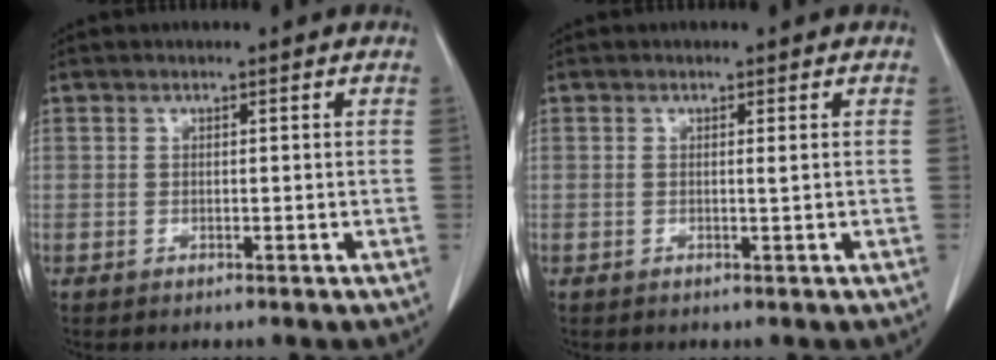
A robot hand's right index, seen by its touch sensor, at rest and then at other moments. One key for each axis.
{"total": 0.6, "fx": 0.2, "fy": -0.2, "fz": 0.6, "tx": -0.013, "ty": -0.002, "tz": 0.003}